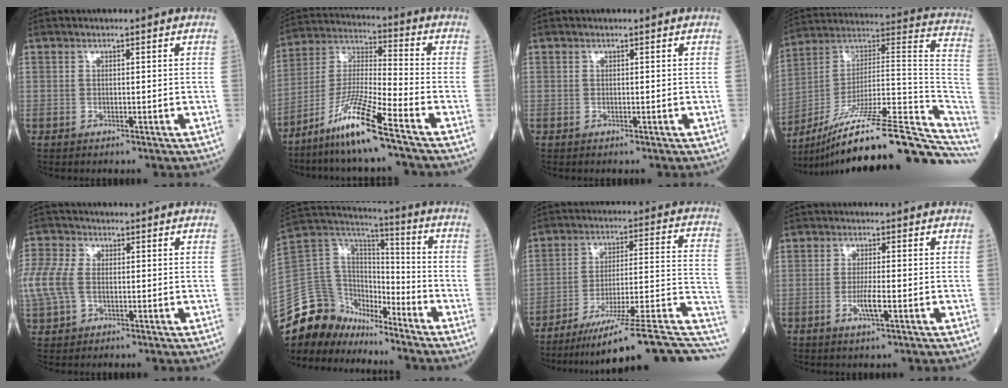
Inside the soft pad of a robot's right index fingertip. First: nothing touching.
{"total": 11.9, "force": [-8.0, -1.0, 8.7], "torque": [-0.177, -0.025, -0.158]}
{"total": 0.0}
{"total": 27.6, "force": [-20.3, 3.3, 18.5], "torque": [-0.199, 0.038, -0.321]}
{"total": 11.8, "force": [-0.3, 8.4, 8.3], "torque": [-0.256, 0.024, 0.000]}
{"total": 16.4, "force": [-14.3, 7.3, 3.5], "torque": [-0.086, 0.058, -0.264]}
{"total": 22.8, "force": [-16.1, 2.1, 16.0], "torque": [-0.162, 0.021, -0.241]}
{"total": 3.2, "force": [-1.0, 0.1, 3.0], "torque": [-0.062, -0.003, -0.016]}